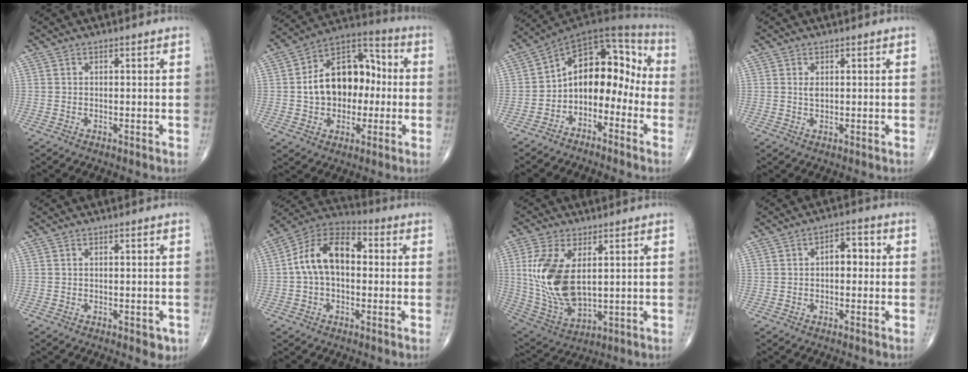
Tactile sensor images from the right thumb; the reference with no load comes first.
{"total": 17.1, "force": [-0.1, 11.6, 12.6], "torque": [-0.162, 0.040, -0.006]}
{"total": 13.5, "force": [-3.5, 9.0, 9.5], "torque": [-0.099, 0.089, -0.071]}
{"total": 0.7, "force": [0.2, 0.3, 0.6], "torque": [-0.013, -0.002, 0.004]}
{"total": 2.3, "force": [-0.8, 1.2, 1.8], "torque": [-0.011, 0.000, -0.006]}
{"total": 13.2, "force": [0.9, 8.1, 10.3], "torque": [-0.176, 0.039, 0.002]}
{"total": 15.3, "force": [2.6, 8.2, 12.7], "torque": [-0.257, -0.017, 0.066]}
{"total": 4.6, "force": [0.2, 2.7, 3.7], "torque": [-0.037, 0.016, -0.006]}